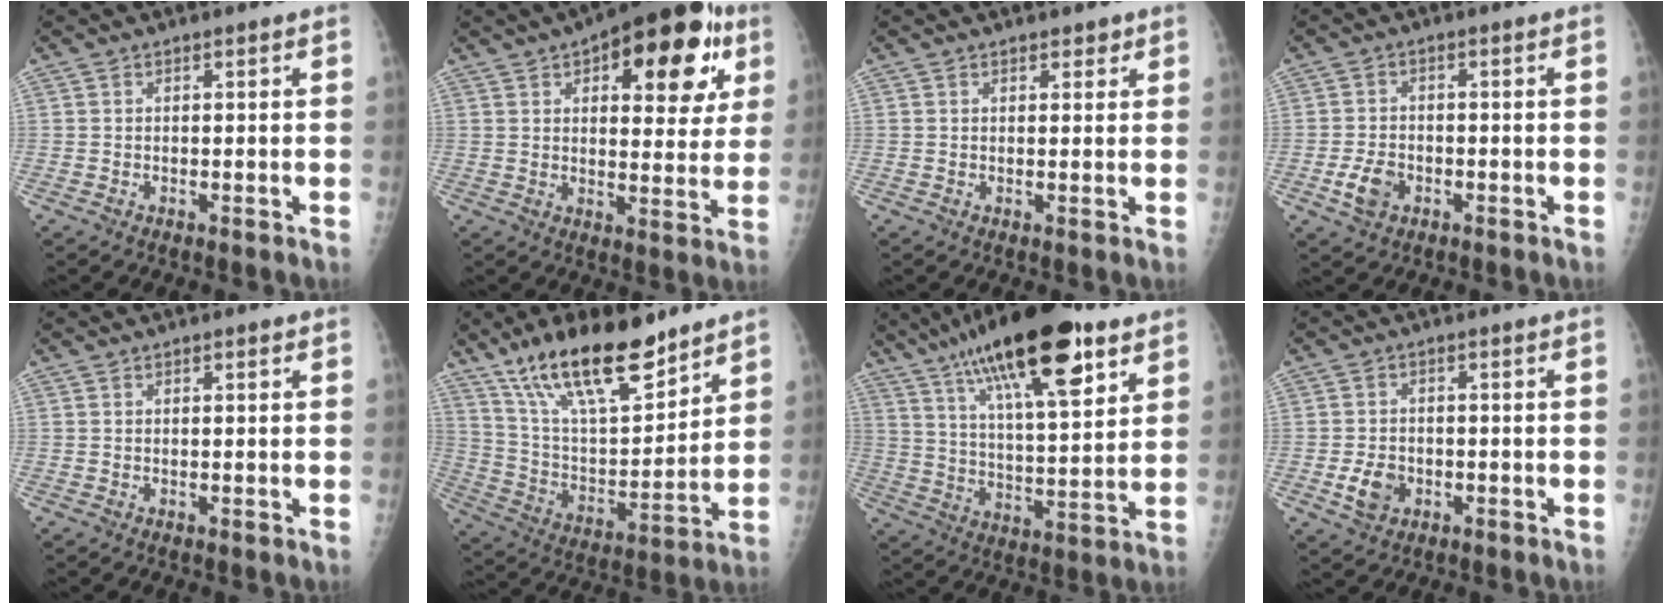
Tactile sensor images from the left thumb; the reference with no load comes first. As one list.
[{"total": 21.1, "force": [8.9, 9.6, 16.5], "torque": [-0.178, -0.005, 0.118]}, {"total": 1.8, "force": [1.3, 1.0, 0.6], "torque": [0.008, -0.006, 0.013]}, {"total": 4.6, "force": [-1.7, 3.2, 2.8], "torque": [-0.049, 0.005, -0.031]}, {"total": 0.7, "force": [0.4, 0.3, 0.5], "torque": [-0.005, -0.001, 0.006]}, {"total": 21.9, "force": [15.3, 7.5, 13.7], "torque": [-0.203, -0.068, 0.275]}, {"total": 24.8, "force": [14.3, 7.7, 18.7], "torque": [-0.300, -0.032, 0.237]}, {"total": 4.6, "force": [-1.3, 3.5, 2.7], "torque": [-0.042, 0.003, -0.021]}]